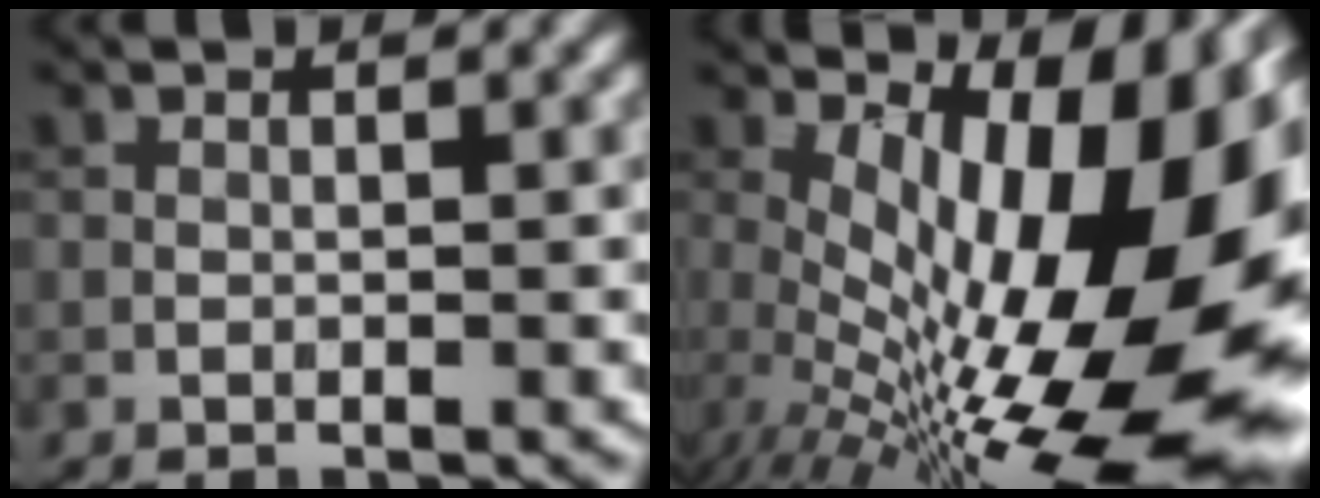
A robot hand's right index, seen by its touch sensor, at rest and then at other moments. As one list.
[{"total": 18.3, "force": [-0.1, 7.5, 16.7], "torque": [-0.219, 0.000, 0.004]}]